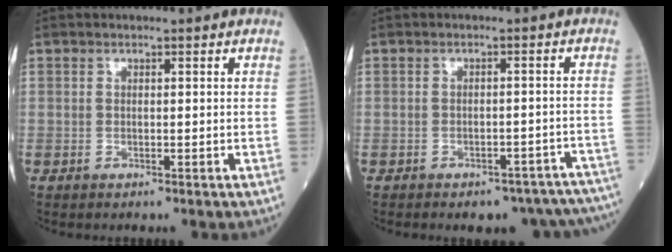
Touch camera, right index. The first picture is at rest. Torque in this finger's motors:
{"motor_torque": [1.02, -1.12, 0.26, 0.07]}